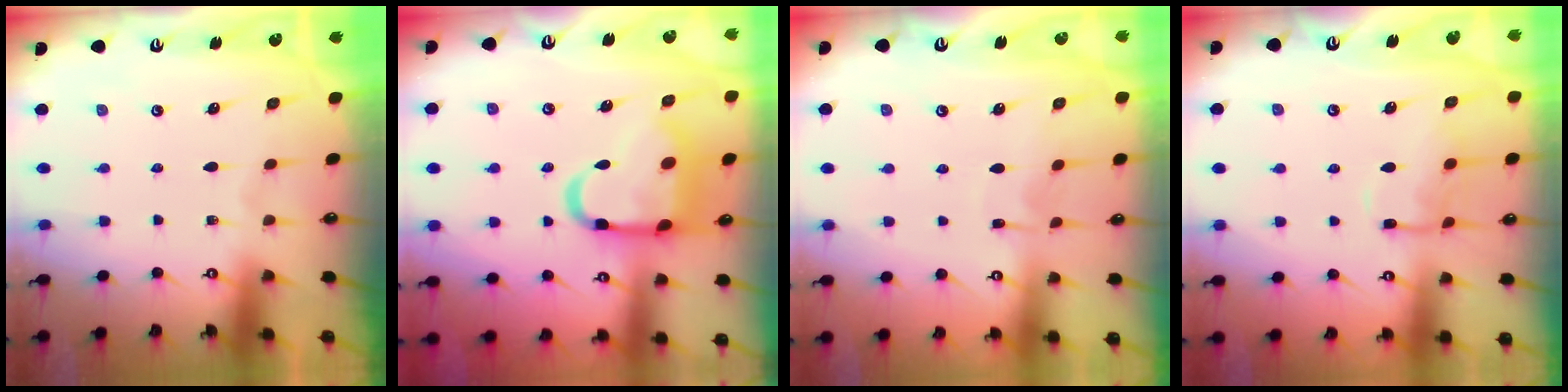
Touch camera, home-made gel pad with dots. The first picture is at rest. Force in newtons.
{"total": 16.3, "press": 16.2, "slide": 1.9}
{"total": 3.9, "press": 3.9, "slide": 0.1}
{"total": 10.0, "press": 10.0, "slide": 0.6}